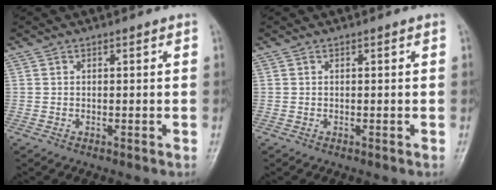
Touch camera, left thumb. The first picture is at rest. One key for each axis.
{"total": 0.0}